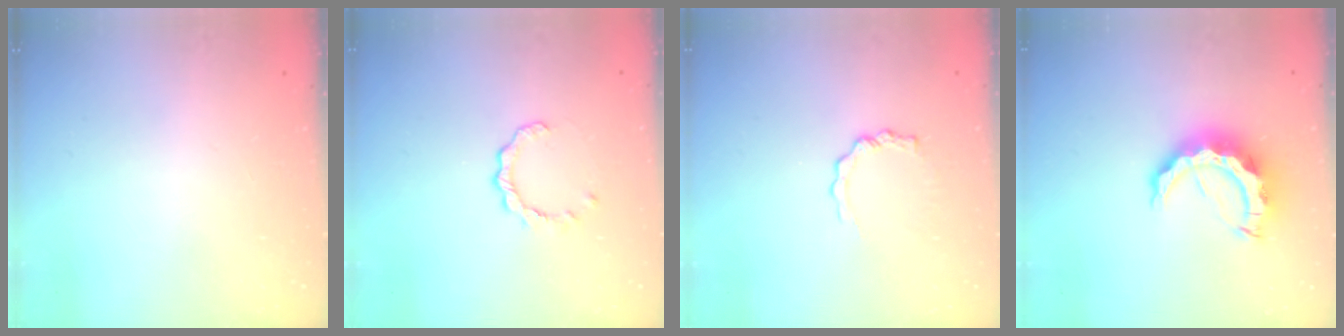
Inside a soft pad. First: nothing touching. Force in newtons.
{"total": 2.6, "press": 2.6, "slide": 0.2}
{"total": 4.9, "press": 4.9, "slide": 0.5}
{"total": 10.4, "press": 10.4, "slide": 1.2}